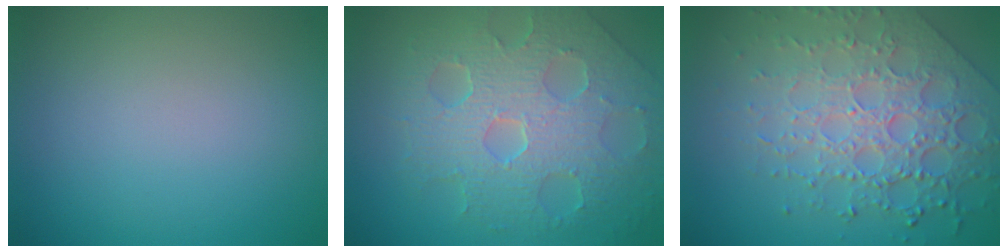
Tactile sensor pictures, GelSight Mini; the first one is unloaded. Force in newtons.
{"total": 8.5, "press": 5.8, "slide": 6.2}
{"total": 7.8, "press": 5.6, "slide": 5.5}